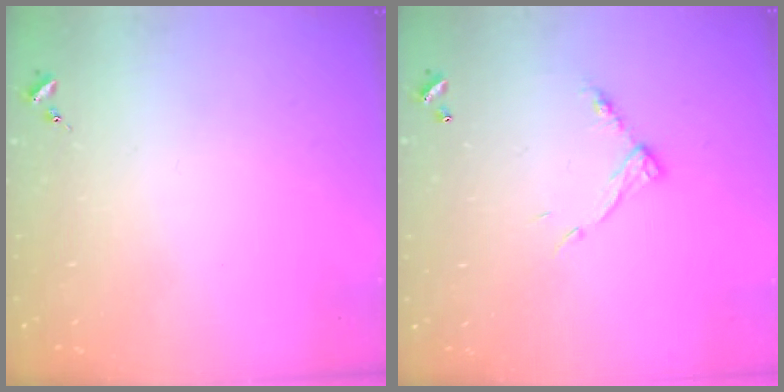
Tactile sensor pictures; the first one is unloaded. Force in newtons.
{"total": 8.9, "press": 8.9, "slide": 0.5}